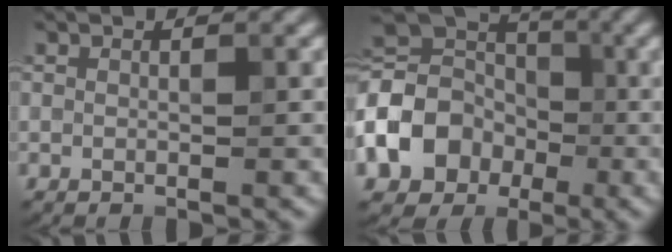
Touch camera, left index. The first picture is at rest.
{"total": 10.9, "force": [-2.9, 8.6, 6.0], "torque": [-0.130, -0.001, -0.061]}